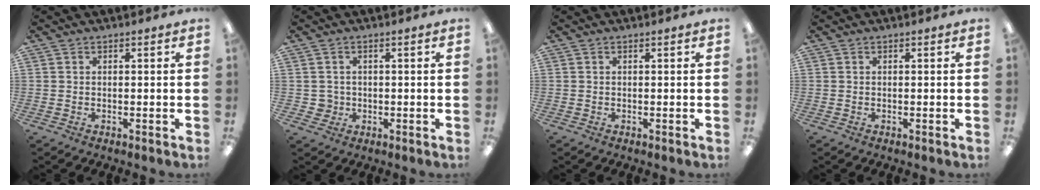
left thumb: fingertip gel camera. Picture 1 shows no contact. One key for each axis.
{"total": 2.4, "fx": 0.0, "fy": 2.4, "fz": 0.4, "tx": -0.011, "ty": 0.002, "tz": -0.001}
{"total": 0.0}
{"total": 0.0}